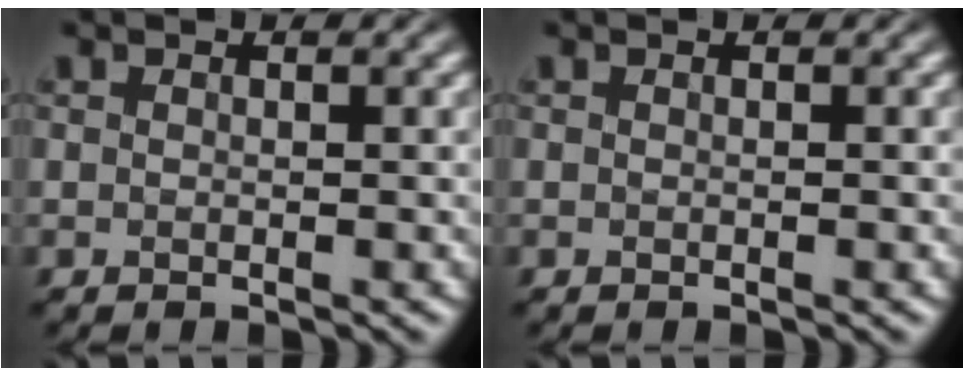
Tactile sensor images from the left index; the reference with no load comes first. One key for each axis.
{"total": 0.0}